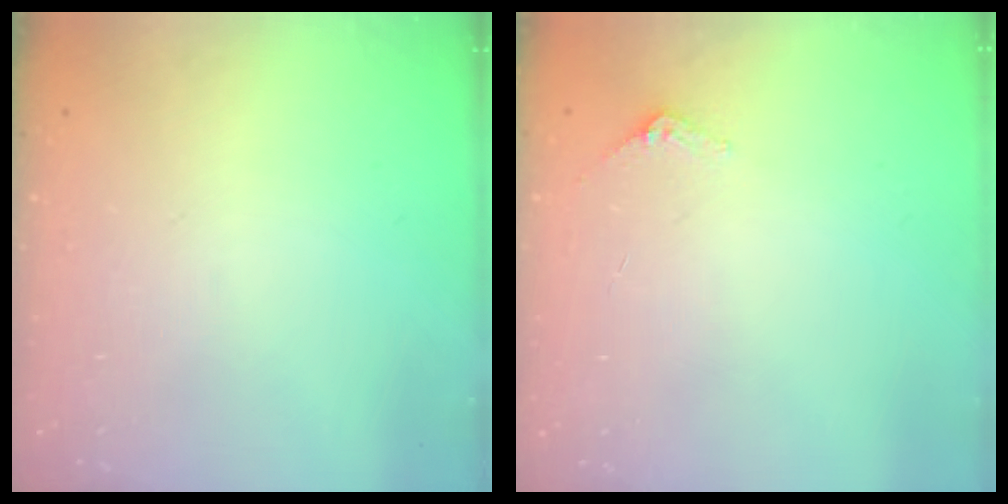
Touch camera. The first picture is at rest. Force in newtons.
{"total": 2.9, "press": 2.9, "slide": 0.2}